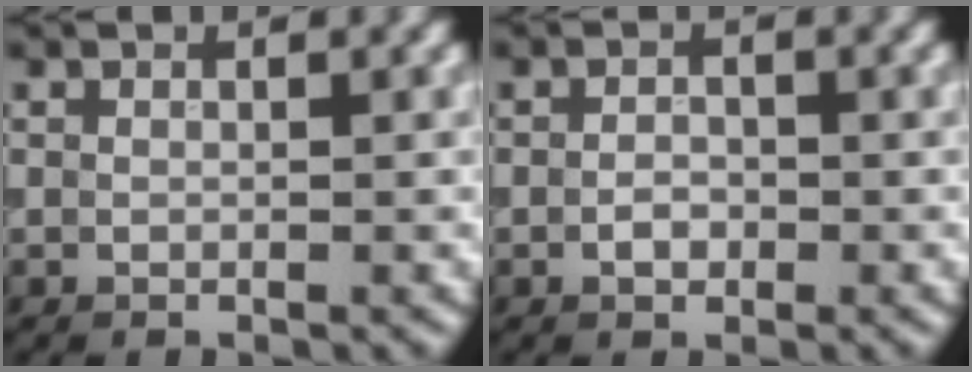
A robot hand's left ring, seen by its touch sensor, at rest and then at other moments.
{"total": 1.3, "force": [-0.5, 0.9, 0.9], "torque": [-0.017, 0.002, -0.011]}